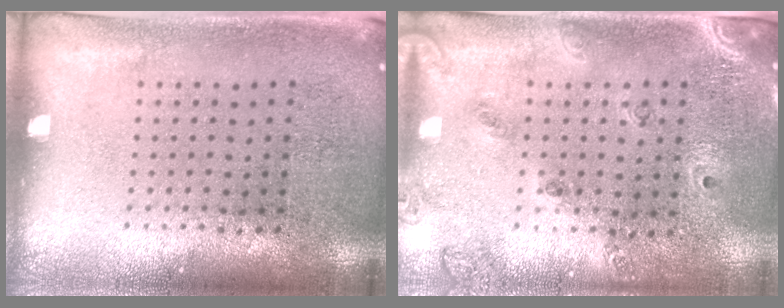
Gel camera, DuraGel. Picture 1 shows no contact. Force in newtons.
{"total": 1.4, "press": 1.3, "slide": 0.6}